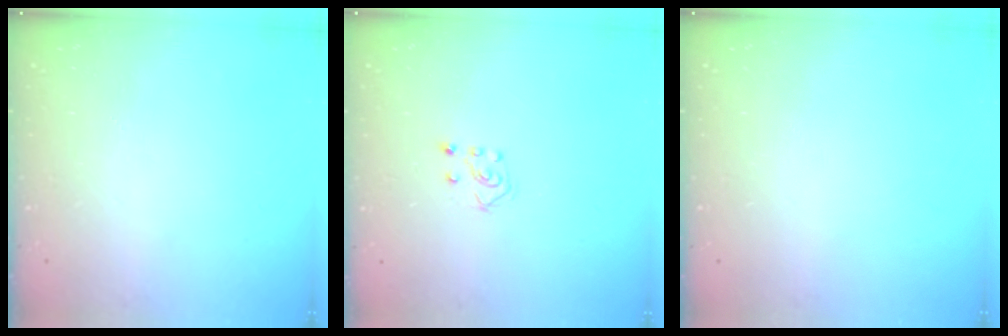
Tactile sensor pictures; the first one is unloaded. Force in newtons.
{"total": 4.9, "press": 4.8, "slide": 0.8}
{"total": 0.0}